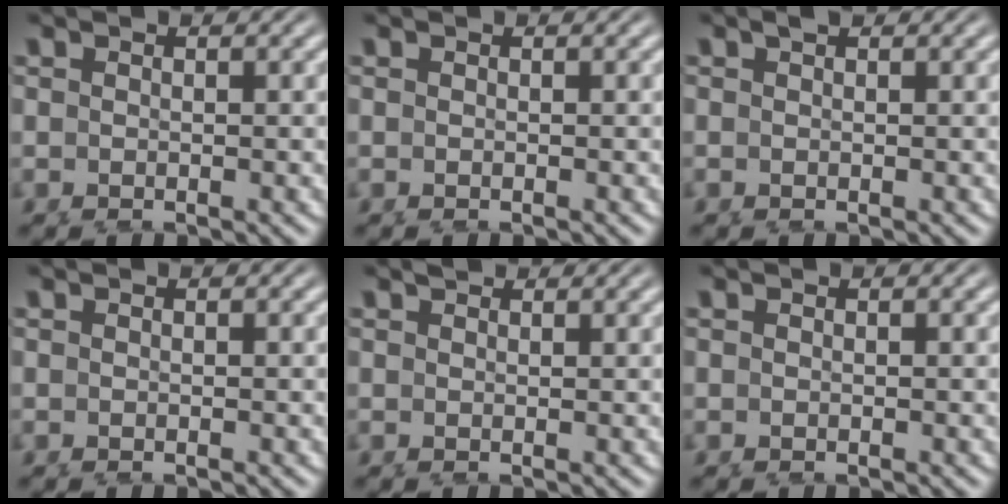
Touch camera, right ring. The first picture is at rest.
{"total": 0.0}
{"total": 0.8, "force": [0.6, 0.1, 0.4], "torque": [-0.005, 0.004, 0.011]}
{"total": 0.0}
{"total": 1.1, "force": [1.0, -0.3, -0.1], "torque": [0.008, 0.000, 0.021]}
{"total": 0.0}